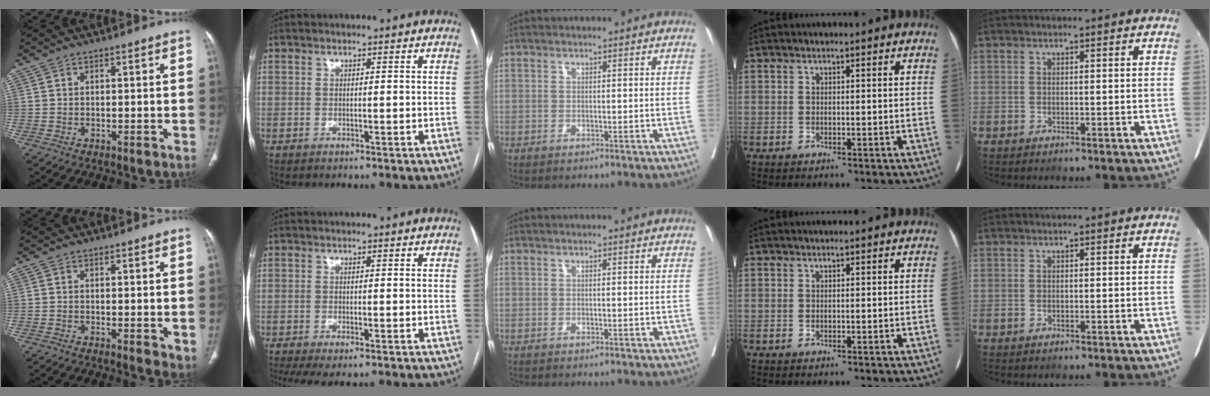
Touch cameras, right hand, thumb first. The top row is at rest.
{"thumb": {"total": 2.8, "force": [0.0, 1.0, 2.7], "torque": [-0.038, -0.011, -0.001]}, "index": {"total": 4.6, "force": [-3.0, 1.0, 3.3], "torque": [-0.056, -0.013, -0.052]}}